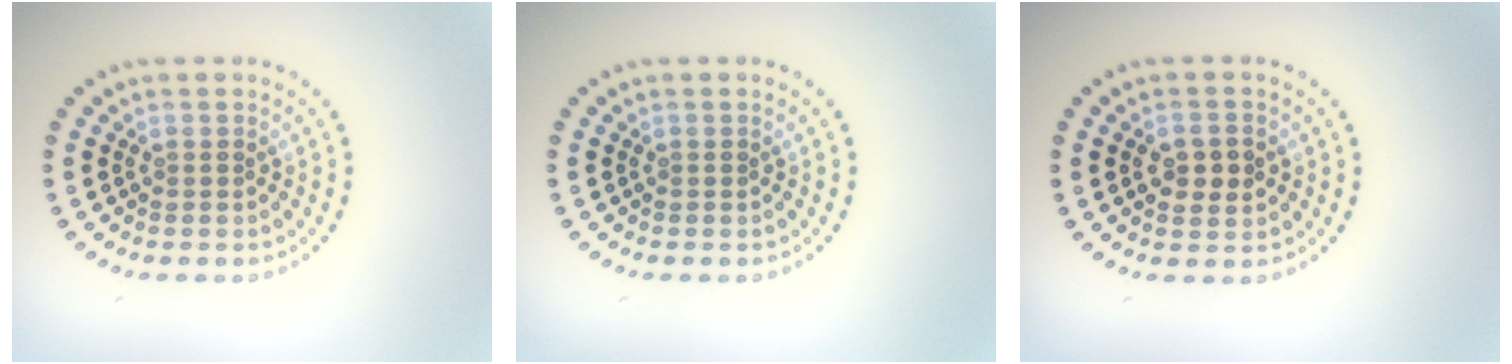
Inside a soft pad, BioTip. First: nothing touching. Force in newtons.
{"total": 0.0}
{"total": 2.5, "press": 2.5, "slide": 0.0}